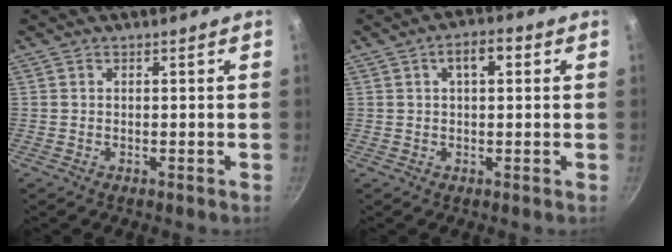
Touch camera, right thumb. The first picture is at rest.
{"total": 4.9, "force": [1.5, 2.4, 4.0], "torque": [-0.048, 0.015, 0.020]}